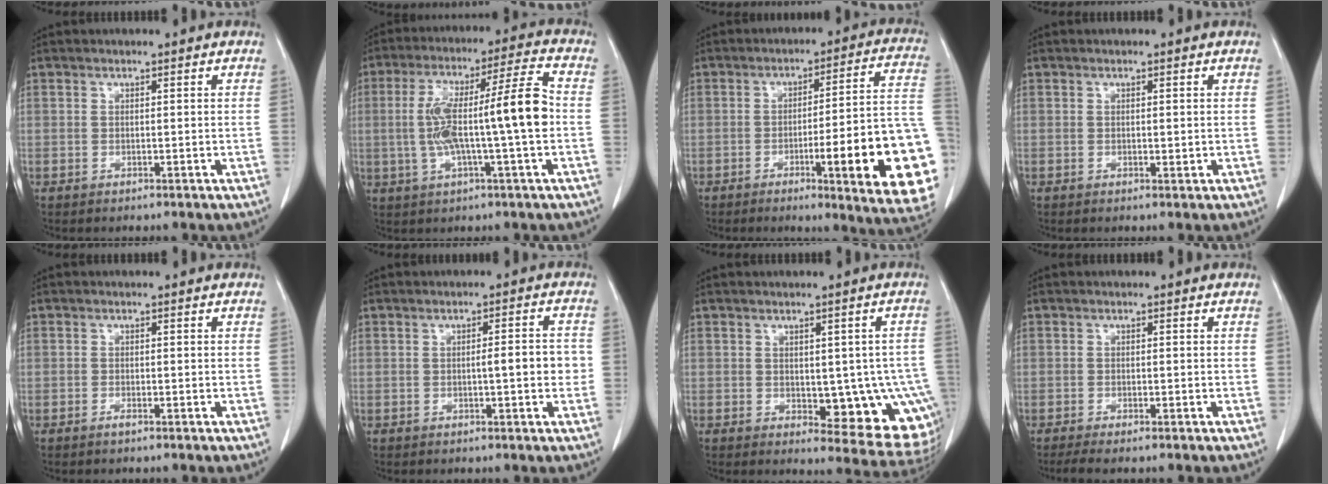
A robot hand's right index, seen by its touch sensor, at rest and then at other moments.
{"total": 13.7, "force": [-0.9, 0.5, 13.7], "torque": [-0.246, 0.027, -0.018]}
{"total": 20.7, "force": [-6.1, 1.5, 19.7], "torque": [-0.158, 0.011, -0.073]}
{"total": 0.6, "force": [0.0, 0.2, 0.6], "torque": [-0.010, -0.003, 0.001]}
{"total": 0.7, "force": [-0.6, 0.1, 0.4], "torque": [-0.009, -0.001, -0.010]}
{"total": 4.0, "force": [-0.5, 0.7, 3.9], "torque": [-0.057, 0.007, -0.007]}
{"total": 12.1, "force": [-2.4, 4.8, 10.8], "torque": [-0.081, 0.005, -0.015]}
{"total": 2.6, "force": [-2.0, 0.0, 1.6], "torque": [-0.027, -0.007, -0.036]}